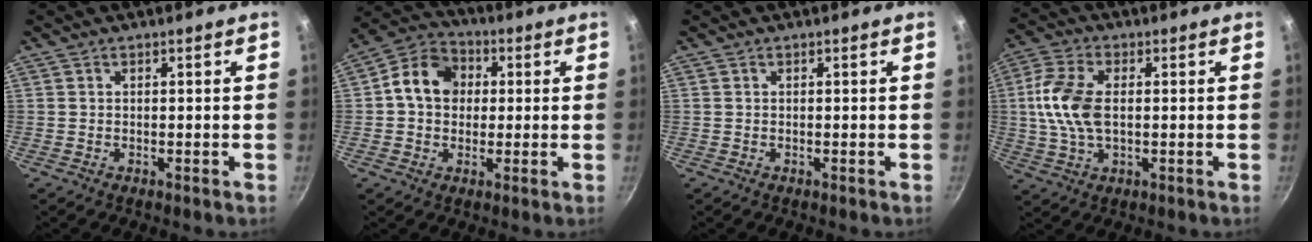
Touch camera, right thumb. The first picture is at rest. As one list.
[{"total": 10.4, "force": [1.3, 8.6, 5.7], "torque": [-0.068, 0.018, 0.000]}, {"total": 0.0}, {"total": 10.8, "force": [0.6, 6.1, 8.9], "torque": [-0.180, 0.012, 0.006]}]